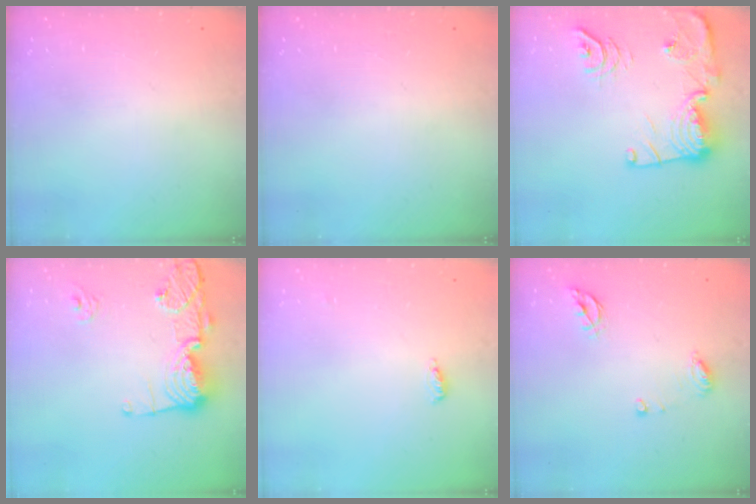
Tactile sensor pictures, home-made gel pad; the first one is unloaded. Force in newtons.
{"total": 0.0}
{"total": 18.6, "press": 18.6, "slide": 1.1}
{"total": 15.9, "press": 15.9, "slide": 1.5}
{"total": 4.0, "press": 3.9, "slide": 1.1}
{"total": 7.9, "press": 7.8, "slide": 0.9}